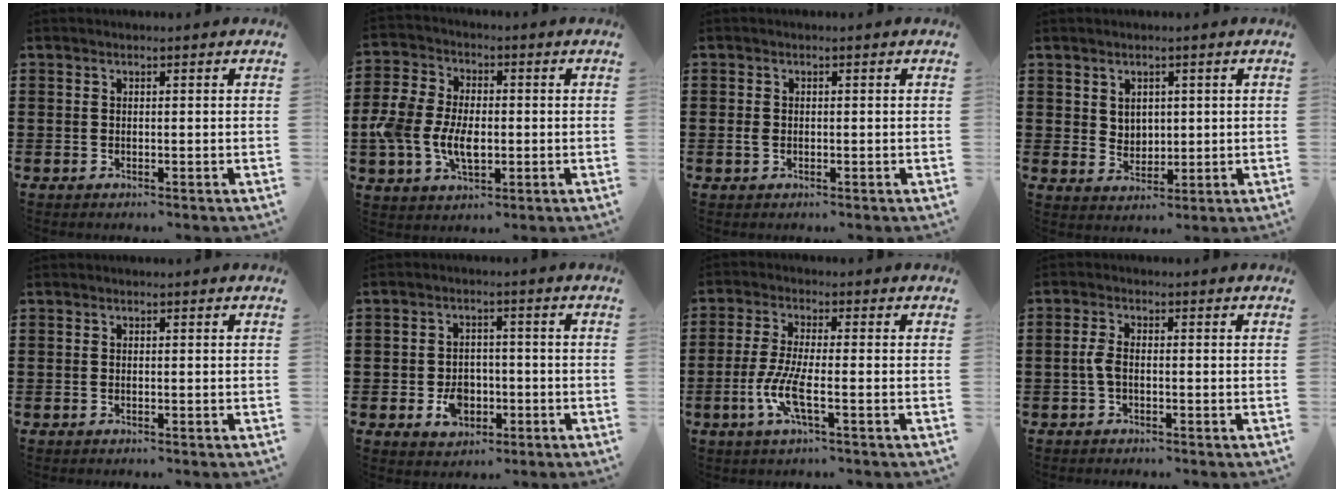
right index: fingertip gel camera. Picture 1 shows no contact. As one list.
[{"total": 7.8, "force": [-1.9, 4.9, 5.8], "torque": [-0.138, 0.002, -0.039]}, {"total": 1.2, "force": [-0.3, 0.8, 0.9], "torque": [-0.027, 0.000, -0.009]}, {"total": 3.0, "force": [1.7, 2.4, 0.5], "torque": [-0.012, 0.007, 0.031]}, {"total": 0.0}, {"total": 5.0, "force": [-1.8, 3.7, 2.9], "torque": [-0.055, 0.002, -0.035]}, {"total": 6.6, "force": [-2.2, 1.2, 6.1], "torque": [-0.138, -0.016, -0.048]}, {"total": 2.6, "force": [-0.7, 0.9, 2.3], "torque": [-0.058, -0.003, -0.017]}]